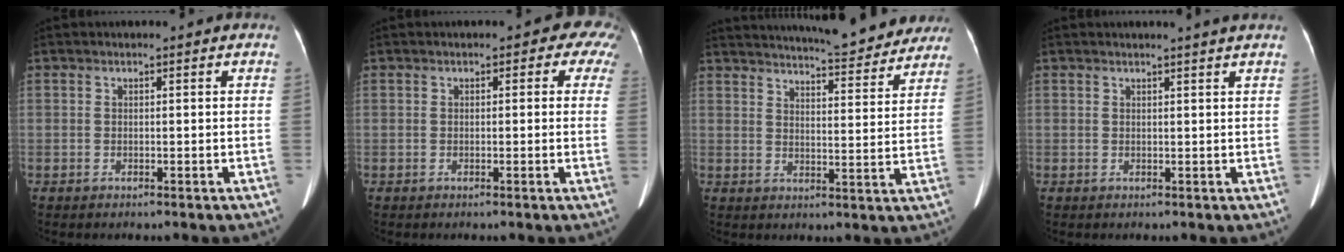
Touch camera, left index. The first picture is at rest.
{"total": 4.4, "force": [1.8, 2.7, 3.0], "torque": [-0.010, 0.012, 0.007]}
{"total": 19.5, "force": [17.9, 2.9, 7.1], "torque": [-0.103, -0.012, 0.224]}
{"total": 2.5, "force": [2.3, -0.7, 0.9], "torque": [-0.017, -0.001, 0.026]}